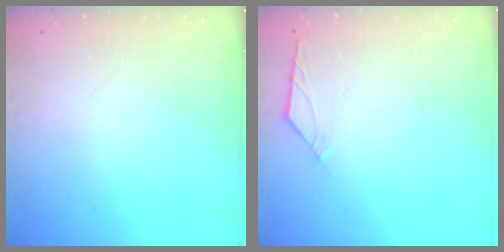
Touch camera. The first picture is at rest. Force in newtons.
{"total": 4.5, "press": 4.4, "slide": 0.7}